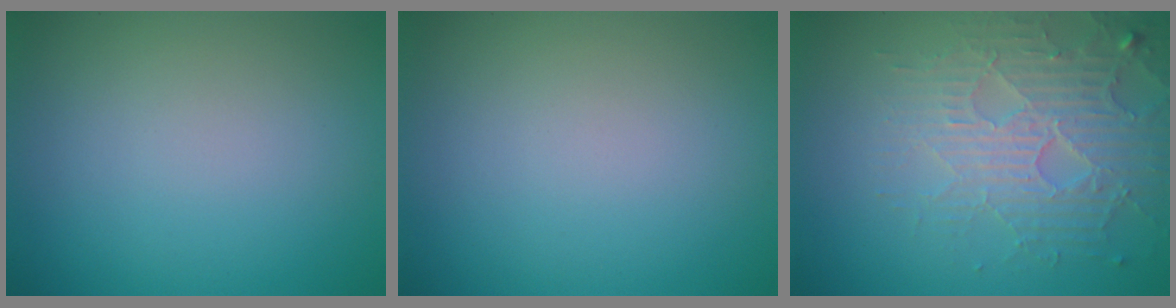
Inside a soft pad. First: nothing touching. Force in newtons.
{"total": 0.0}
{"total": 4.1, "press": 4.1, "slide": 0.4}